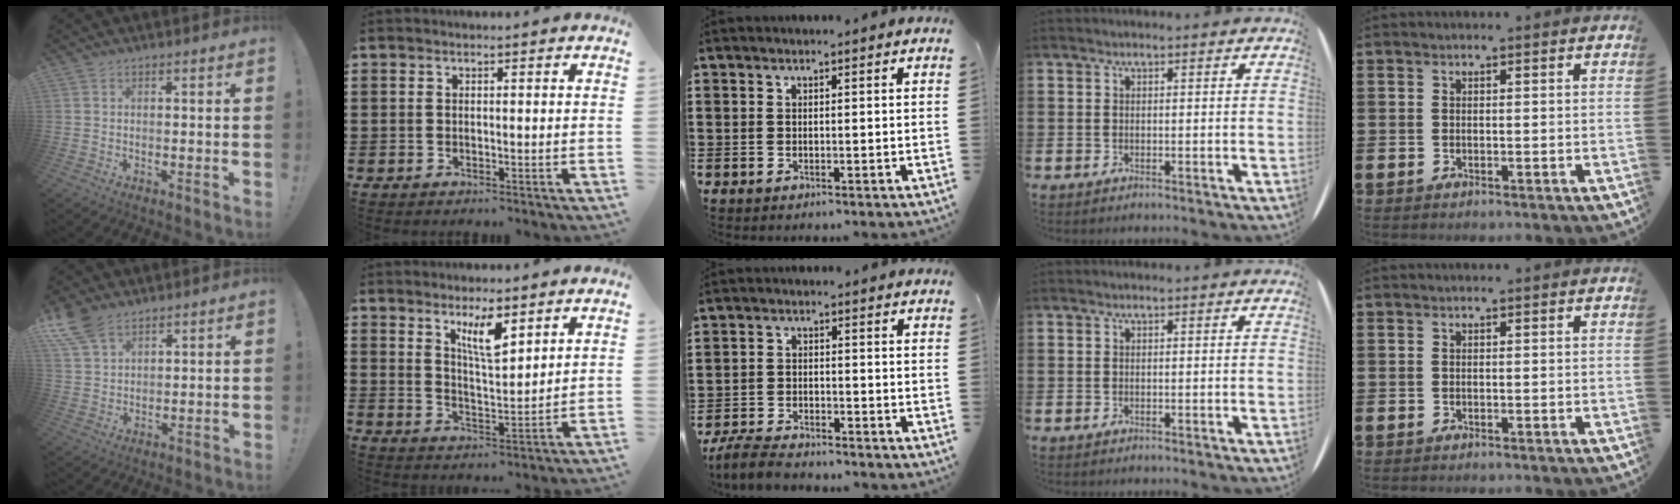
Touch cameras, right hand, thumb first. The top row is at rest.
{"thumb": {"total": 8.8, "force": [6.1, 4.6, 4.4], "torque": [-0.083, -0.025, 0.121]}, "index": {"total": 6.2, "force": [4.0, 1.5, 4.5], "torque": [-0.082, -0.008, 0.066]}, "middle": {"total": 4.8, "force": [-4.6, 0.7, 1.3], "torque": [-0.034, 0.000, -0.093]}}